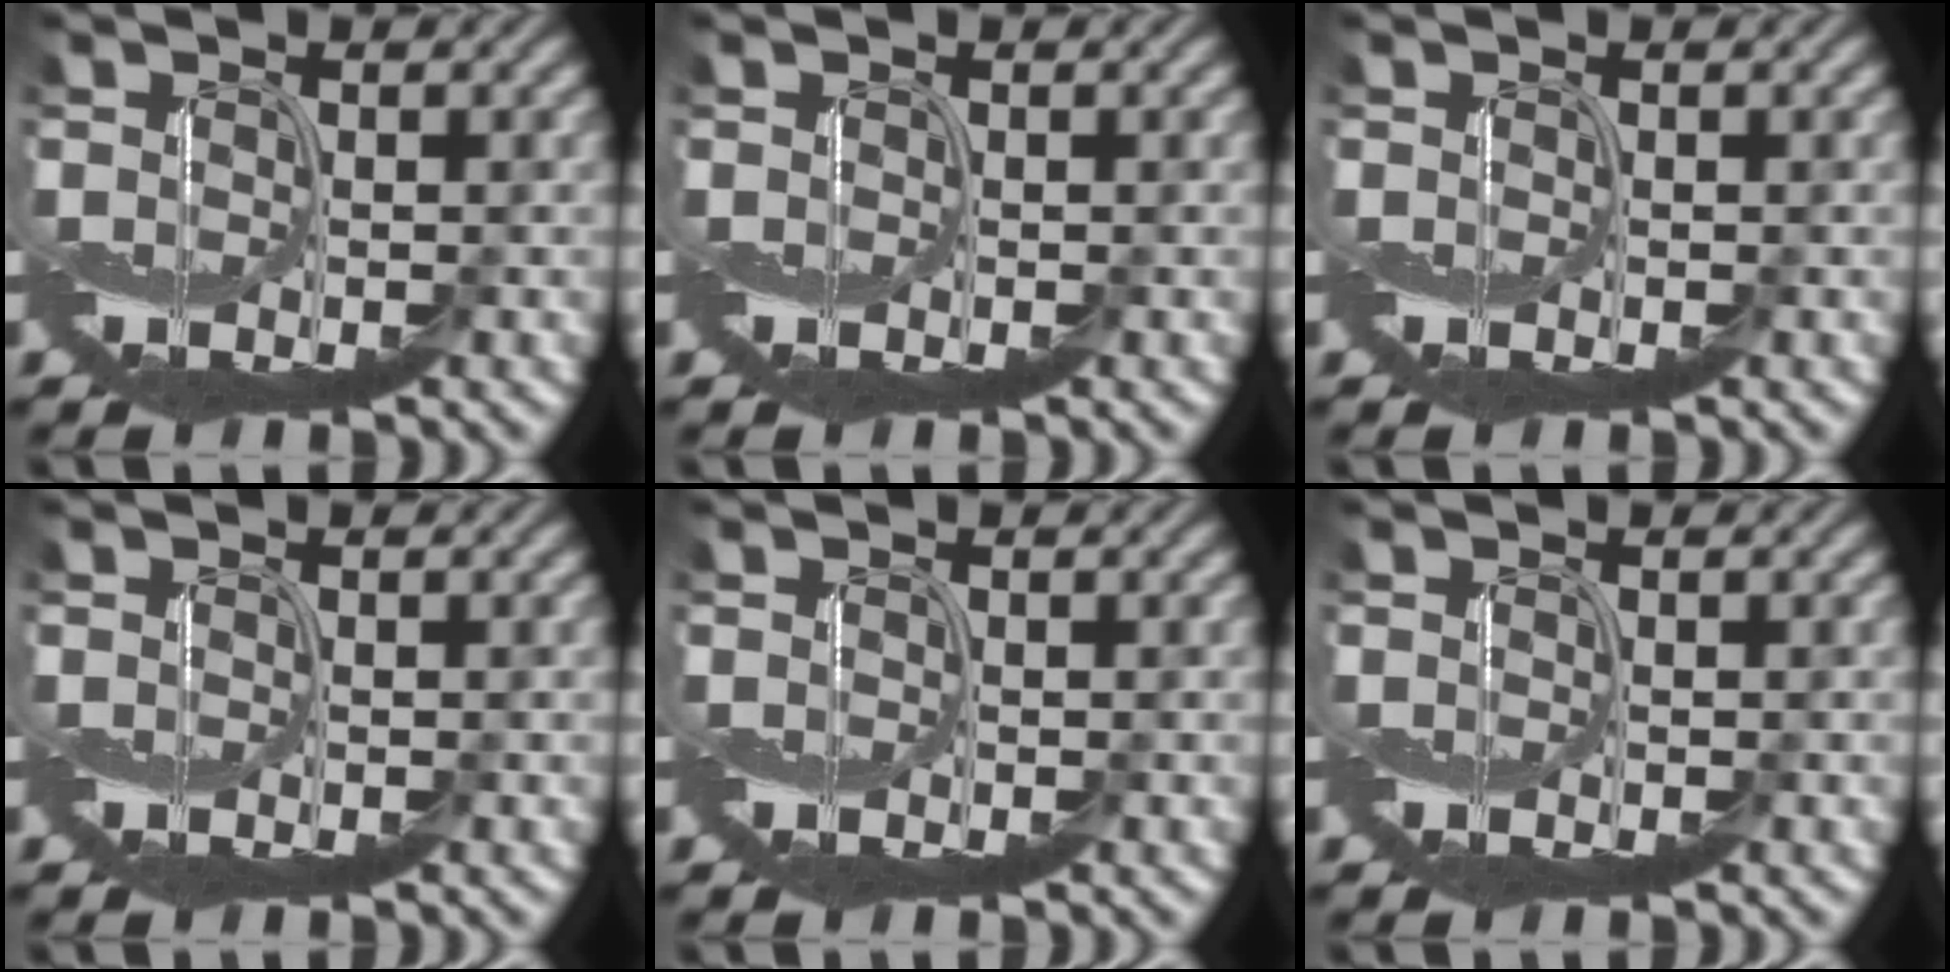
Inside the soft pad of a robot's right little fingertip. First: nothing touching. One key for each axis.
{"total": 0.0}
{"total": 0.0}
{"total": 0.0}
{"total": 0.0}
{"total": 0.0}